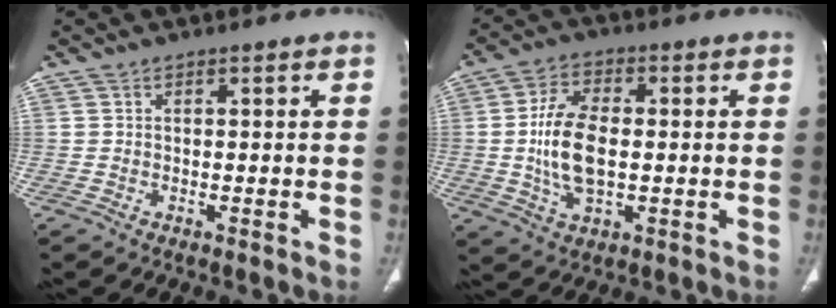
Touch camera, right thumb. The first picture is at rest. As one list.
[{"total": 11.4, "force": [-0.3, 6.2, 9.5], "torque": [-0.182, 0.004, -0.005]}]